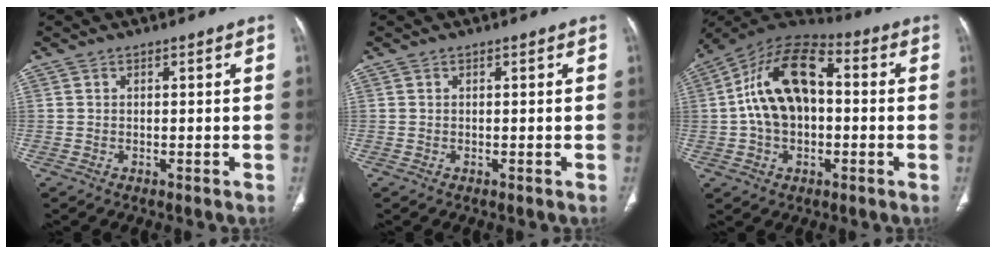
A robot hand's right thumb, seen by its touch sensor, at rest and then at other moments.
{"total": 0.0}
{"total": 16.5, "force": [0.8, 10.1, 13.1], "torque": [-0.221, 0.039, 0.004]}